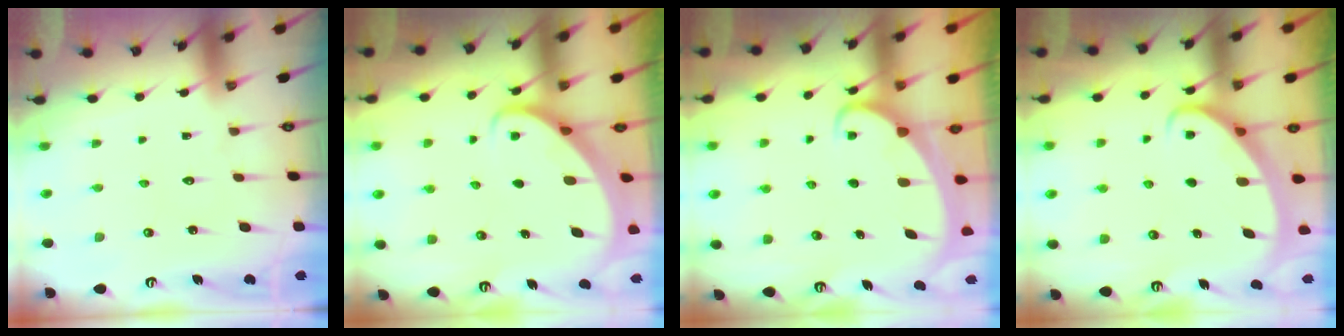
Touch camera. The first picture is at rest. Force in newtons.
{"total": 2.3, "press": 2.3, "slide": 0.3}
{"total": 1.9, "press": 1.9, "slide": 0.2}
{"total": 3.0, "press": 3.0, "slide": 0.4}